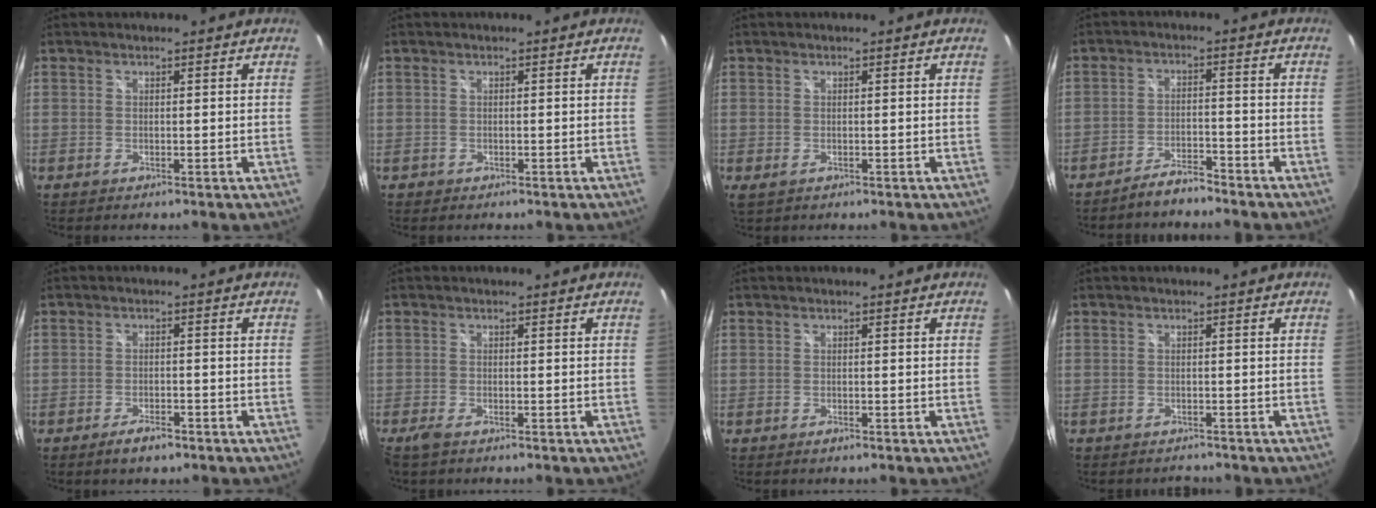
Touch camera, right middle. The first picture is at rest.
{"total": 0.7, "force": [-0.4, 0.5, -0.1], "torque": [-0.001, -0.001, -0.008]}
{"total": 1.3, "force": [-0.4, 0.9, 0.8], "torque": [-0.017, -0.005, -0.005]}
{"total": 4.6, "force": [-4.3, 0.6, 1.4], "torque": [-0.046, 0.004, -0.072]}
{"total": 3.7, "force": [-2.7, 1.3, 2.1], "torque": [-0.049, -0.004, -0.045]}
{"total": 2.3, "force": [-1.8, 0.7, 1.3], "torque": [-0.031, -0.008, -0.035]}
{"total": 0.7, "force": [-0.6, 0.3, 0.3], "torque": [-0.005, -0.003, -0.011]}
{"total": 1.9, "force": [-1.7, 0.8, 0.0], "torque": [-0.003, 0.001, -0.025]}